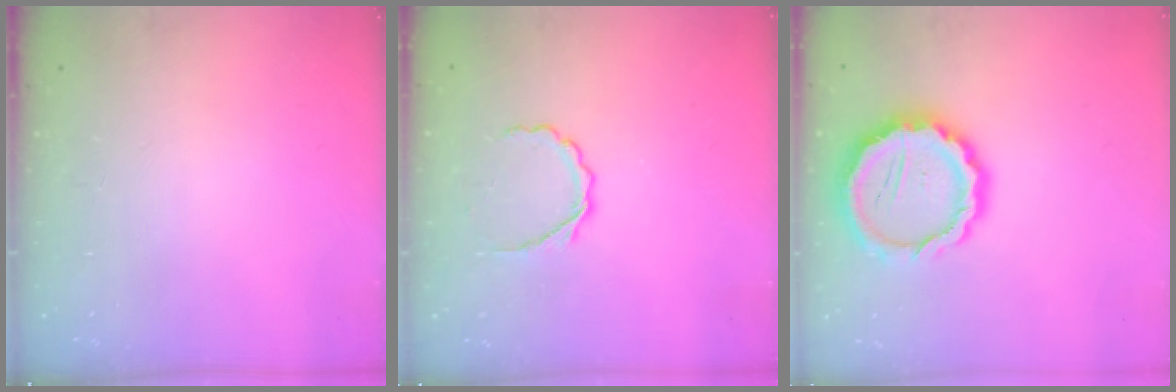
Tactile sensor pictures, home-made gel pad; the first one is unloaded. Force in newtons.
{"total": 4.2, "press": 4.0, "slide": 1.2}
{"total": 12.8, "press": 12.6, "slide": 2.1}